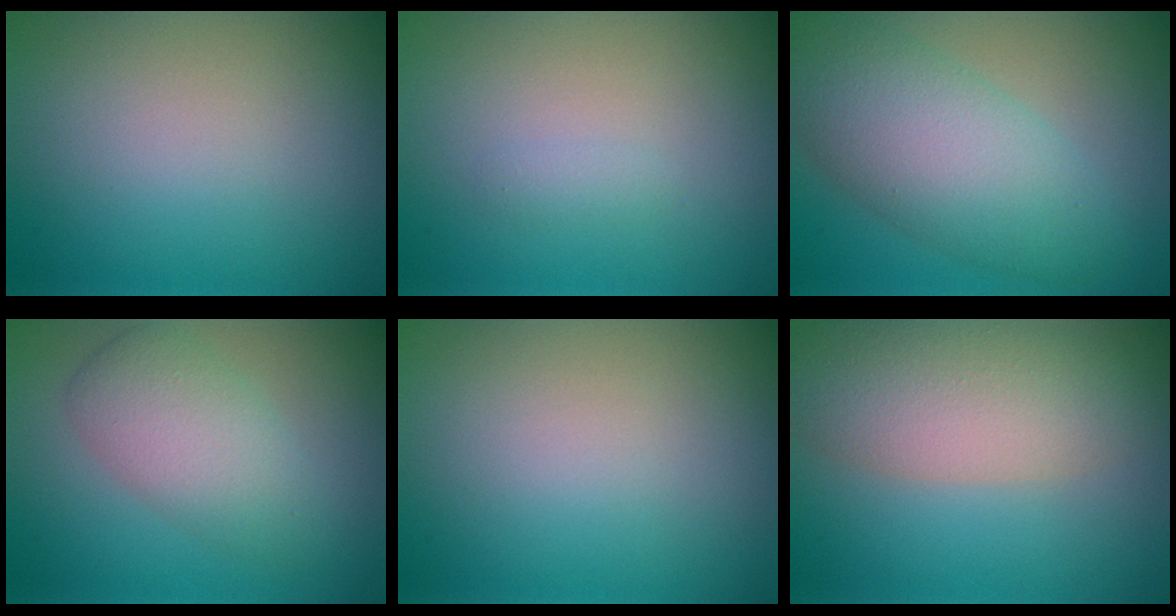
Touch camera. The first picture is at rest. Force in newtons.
{"total": 0.7, "press": 0.7, "slide": 0.0}
{"total": 7.3, "press": 7.3, "slide": 0.2}
{"total": 4.3, "press": 4.3, "slide": 0.1}
{"total": 0.0}
{"total": 6.1, "press": 6.0, "slide": 0.5}